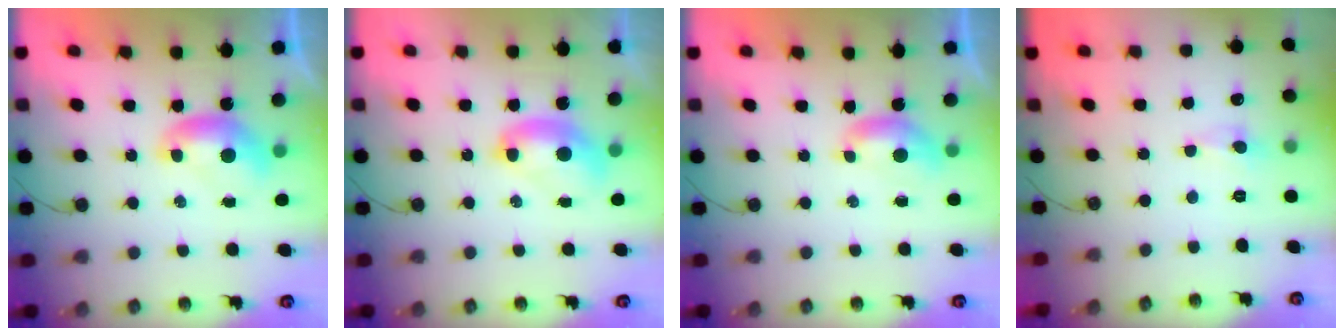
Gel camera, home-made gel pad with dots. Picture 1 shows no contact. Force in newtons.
{"total": 2.6, "press": 2.6, "slide": 0.1}
{"total": 1.7, "press": 1.6, "slide": 0.4}
{"total": 0.7, "press": 0.7, "slide": 0.3}